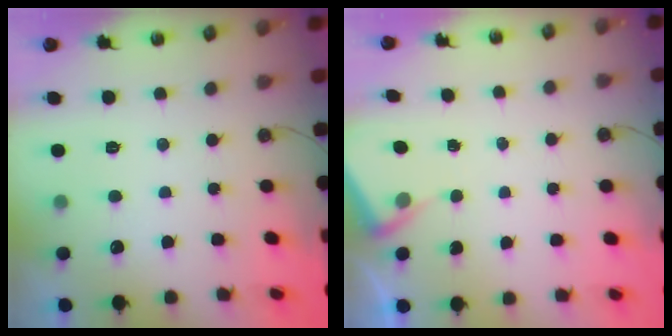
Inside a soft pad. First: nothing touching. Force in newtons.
{"total": 3.0, "press": 3.0, "slide": 0.5}